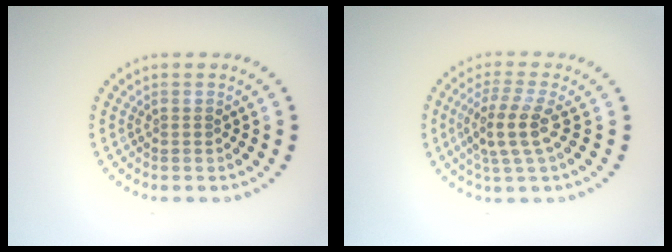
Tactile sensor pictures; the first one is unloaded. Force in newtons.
{"total": 3.5, "press": 3.0, "slide": 1.9}